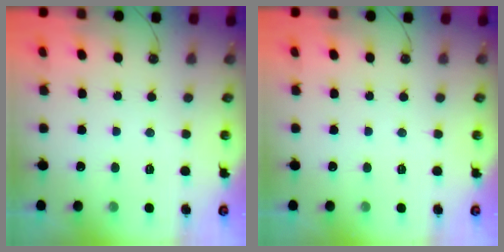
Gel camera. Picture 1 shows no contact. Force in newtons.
{"total": 0.0}